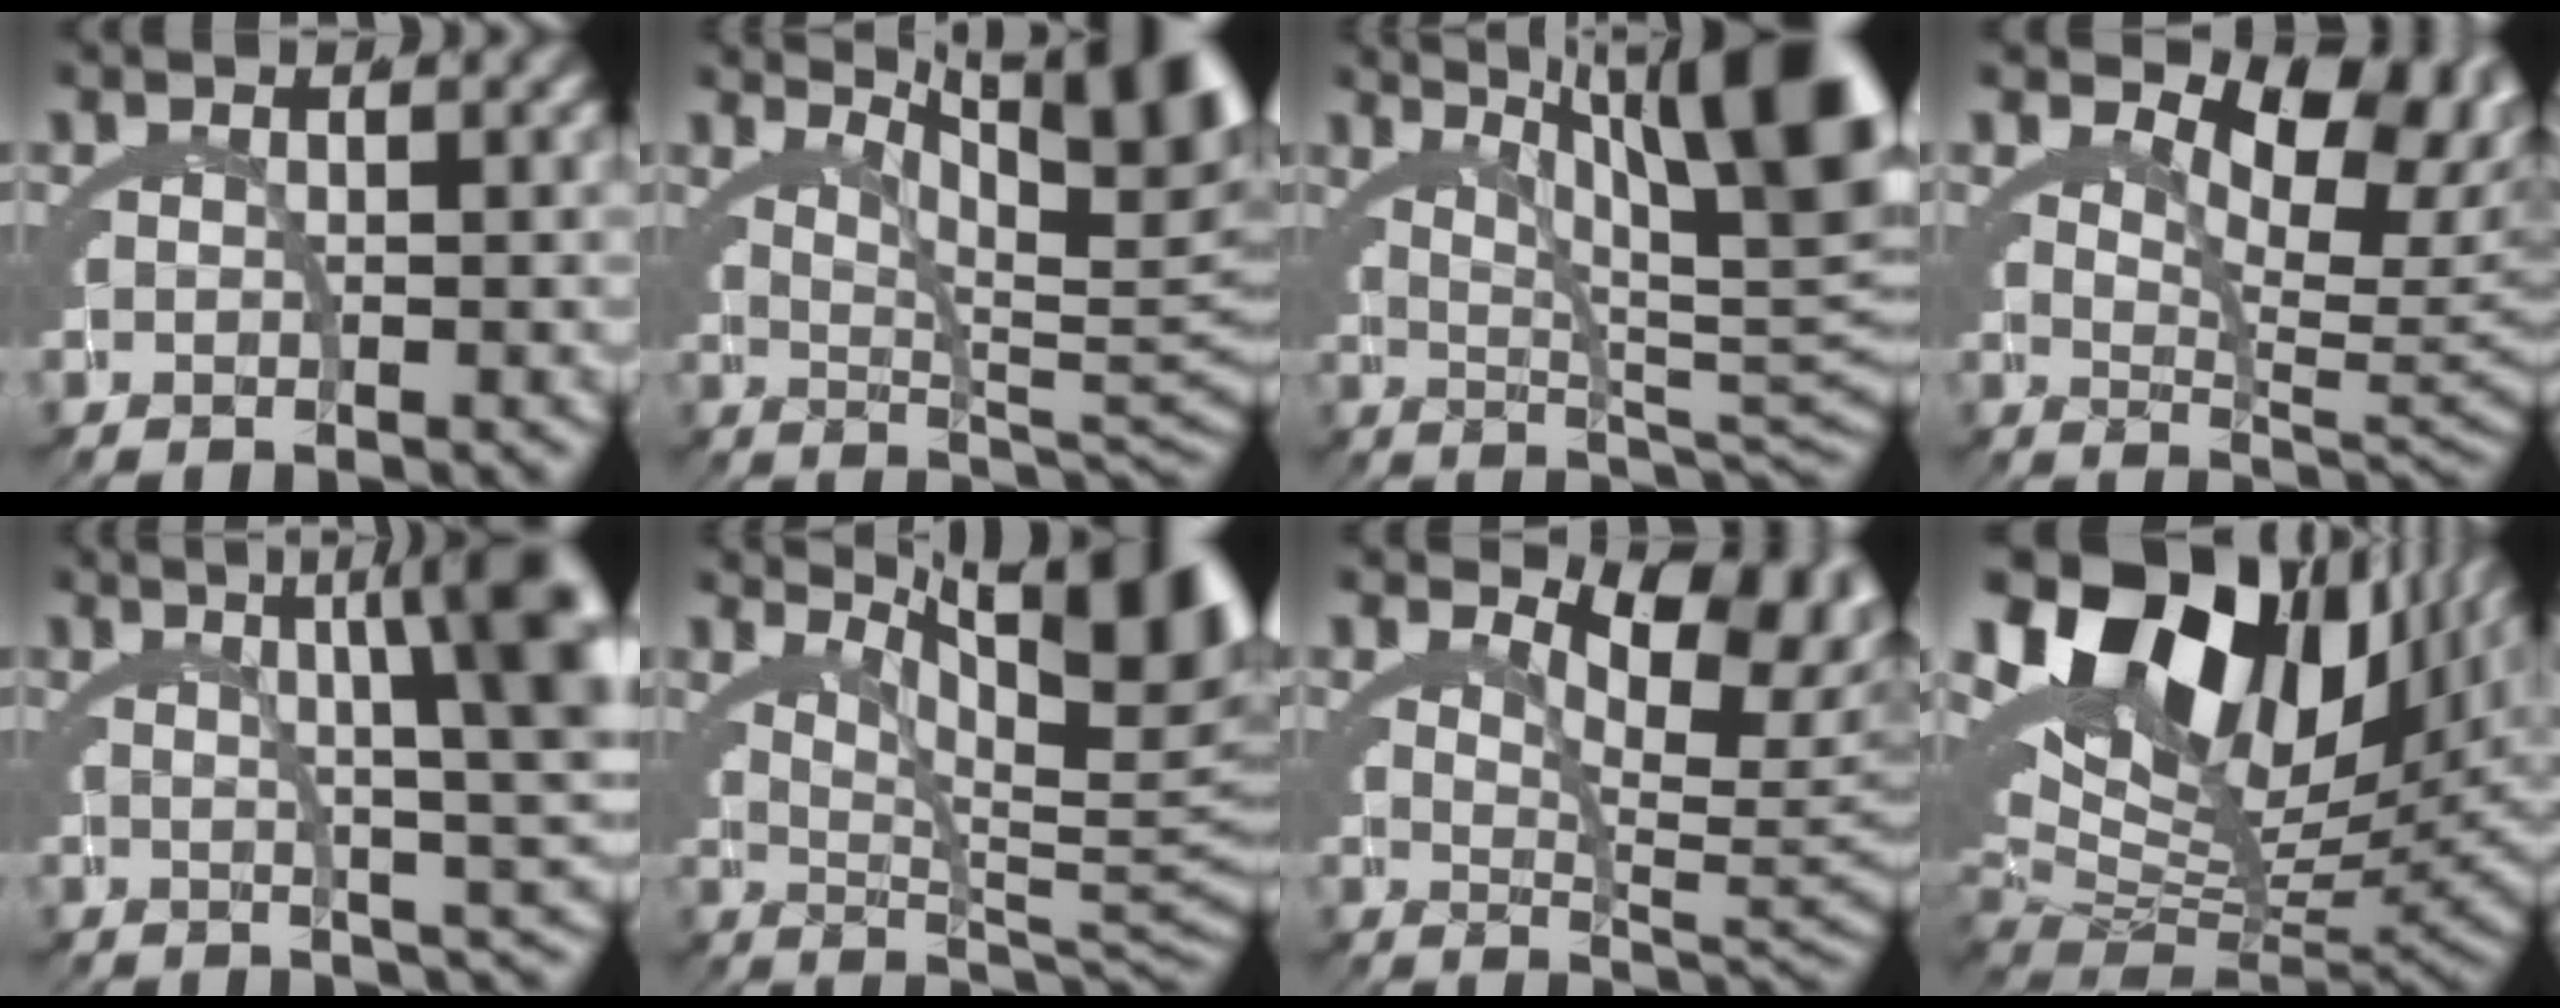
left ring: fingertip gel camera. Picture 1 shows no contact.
{"total": 10.1, "force": [4.2, 2.9, 8.7], "torque": [-0.083, 0.008, 0.058]}
{"total": 12.3, "force": [4.3, 4.0, 10.8], "torque": [-0.096, 0.017, 0.054]}
{"total": 9.4, "force": [3.4, 4.3, 7.7], "torque": [-0.091, -0.004, 0.054]}
{"total": 11.9, "force": [4.3, 3.9, 10.4], "torque": [-0.083, 0.026, 0.051]}
{"total": 10.2, "force": [3.9, 2.7, 9.0], "torque": [-0.088, 0.005, 0.054]}
{"total": 8.2, "force": [2.7, 3.2, 7.1], "torque": [-0.081, -0.007, 0.045]}
{"total": 23.0, "force": [5.5, 14.7, 16.8], "torque": [-0.288, 0.008, 0.076]}